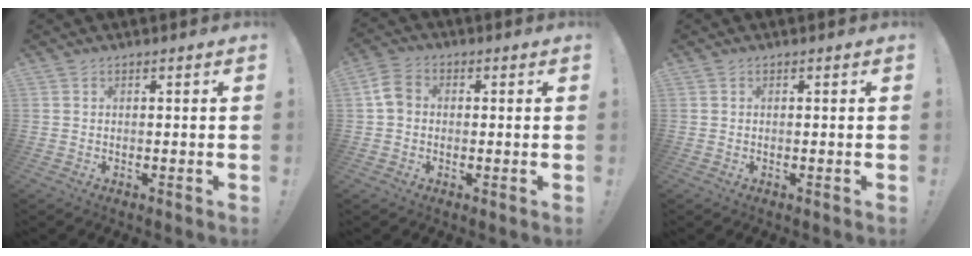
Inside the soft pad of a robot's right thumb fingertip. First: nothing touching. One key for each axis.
{"total": 5.8, "fx": 0.3, "fy": 4.6, "fz": 3.6, "tx": -0.064, "ty": 0.016, "tz": 0.010}
{"total": 0.0}